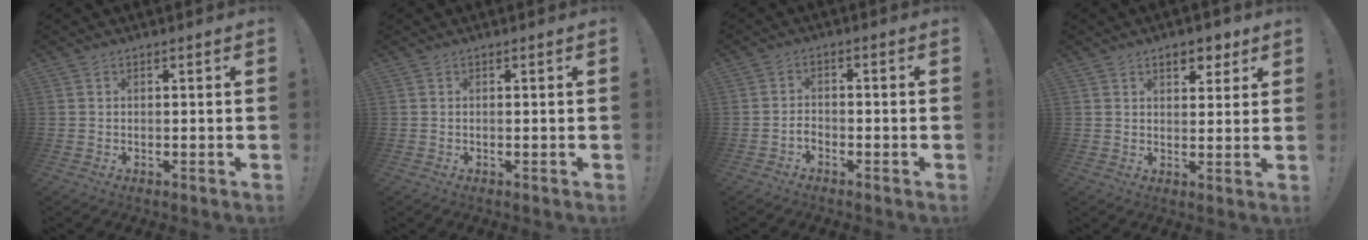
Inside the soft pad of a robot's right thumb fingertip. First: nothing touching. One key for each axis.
{"total": 0.0}
{"total": 2.3, "fx": -1.8, "fy": 1.0, "fz": 1.0, "tx": -0.021, "ty": 0.004, "tz": -0.035}
{"total": 6.1, "fx": 3.7, "fy": 3.6, "fz": 3.3, "tx": -0.032, "ty": -0.011, "tz": 0.061}